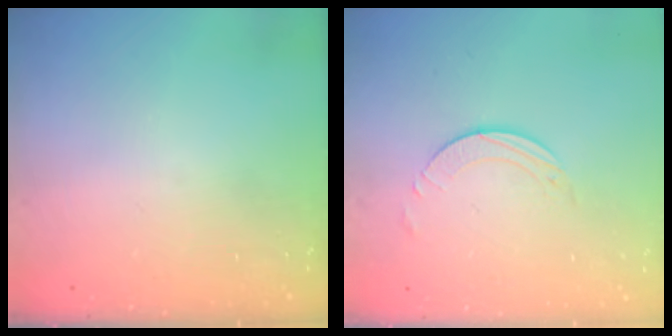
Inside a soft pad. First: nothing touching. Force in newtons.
{"total": 1.9, "press": 1.9, "slide": 0.2}